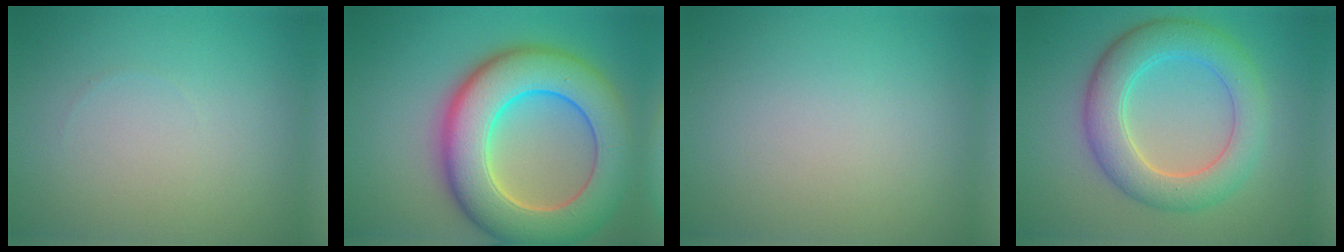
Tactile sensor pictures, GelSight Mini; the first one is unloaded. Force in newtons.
{"total": 12.0, "press": 12.0, "slide": 0.7}
{"total": 0.0}
{"total": 6.2, "press": 6.2, "slide": 0.6}